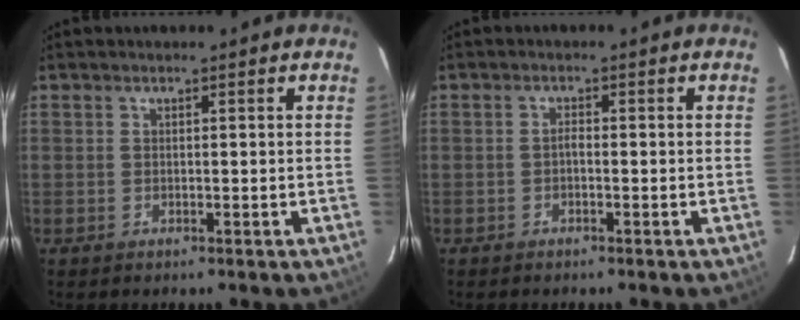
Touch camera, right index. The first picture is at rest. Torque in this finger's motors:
{"motor_torque": [0.10, -0.25, 0.15, 0.04]}